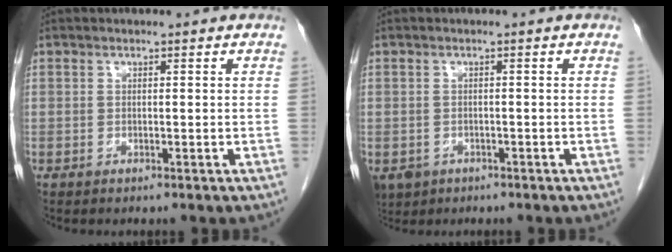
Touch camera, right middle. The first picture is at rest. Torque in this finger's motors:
{"motor_torque": [0.07, -0.04, -0.01, 0.00]}